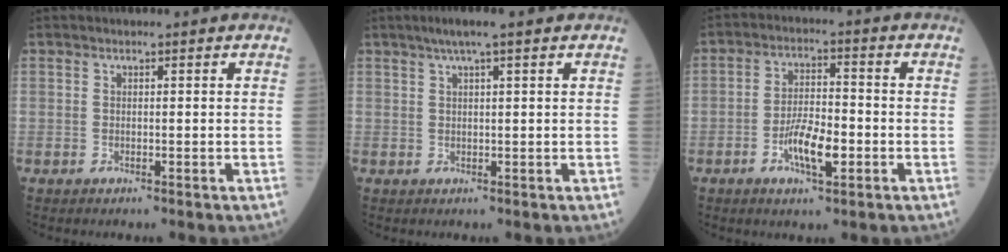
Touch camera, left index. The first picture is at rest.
{"total": 4.5, "force": [3.1, 0.3, 3.2], "torque": [-0.058, 0.023, 0.051]}
{"total": 6.7, "force": [-2.6, 2.0, 5.9], "torque": [-0.112, 0.000, -0.048]}